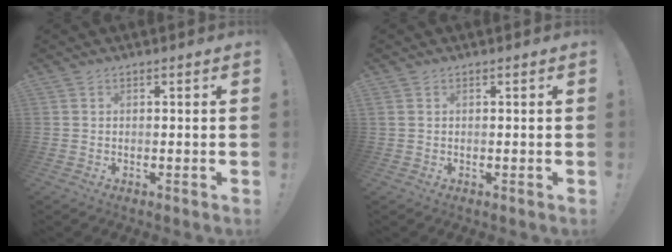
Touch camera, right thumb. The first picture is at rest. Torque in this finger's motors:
{"motor_torque": [-0.23, -0.25, -0.13, 0.08, 0.10]}